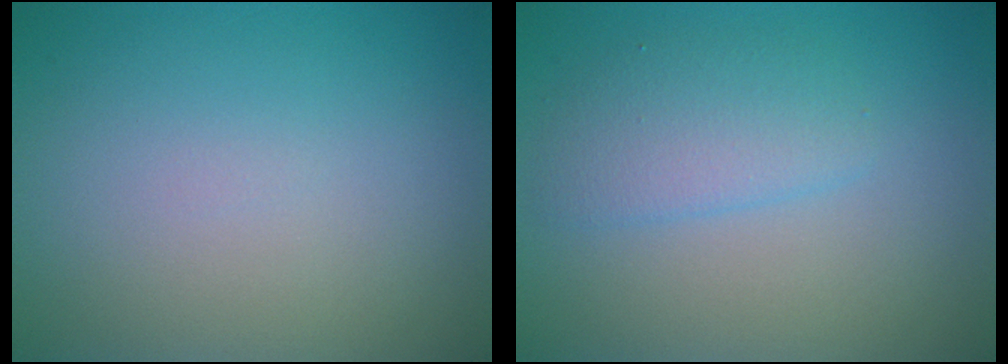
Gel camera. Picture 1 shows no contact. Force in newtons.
{"total": 2.8, "press": 2.8, "slide": 0.1}